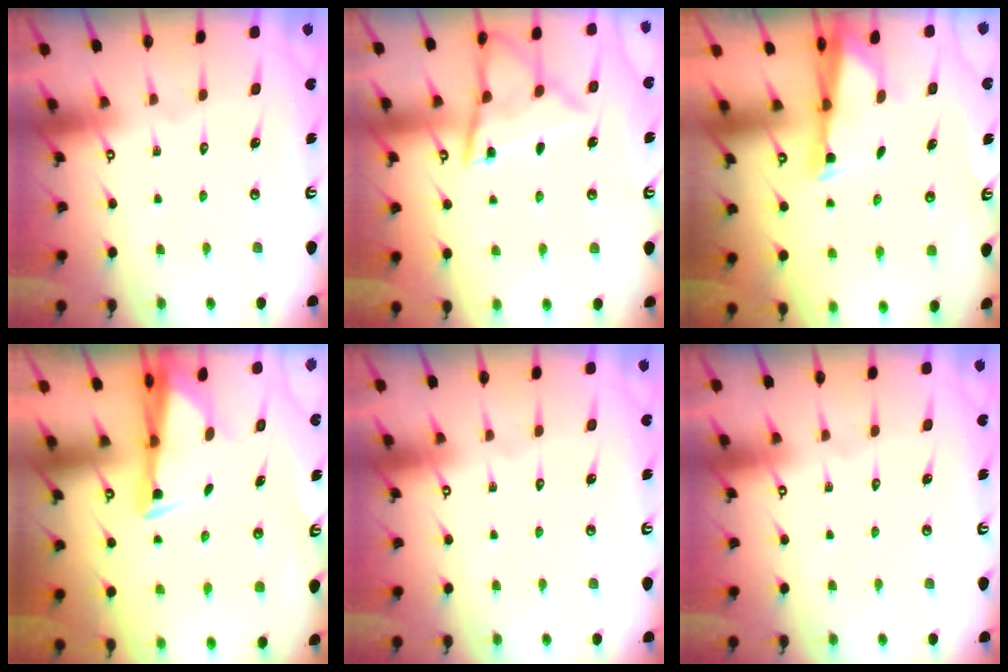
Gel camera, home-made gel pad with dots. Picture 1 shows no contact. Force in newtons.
{"total": 11.7, "press": 11.6, "slide": 1.1}
{"total": 2.7, "press": 2.6, "slide": 0.8}
{"total": 2.8, "press": 2.7, "slide": 0.9}
{"total": 0.0}
{"total": 0.0}